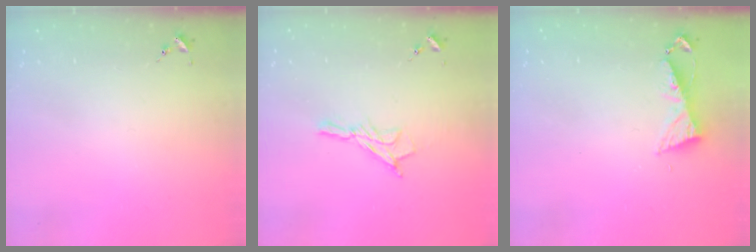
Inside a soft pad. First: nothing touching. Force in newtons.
{"total": 8.7, "press": 8.7, "slide": 0.5}
{"total": 6.0, "press": 5.9, "slide": 0.7}